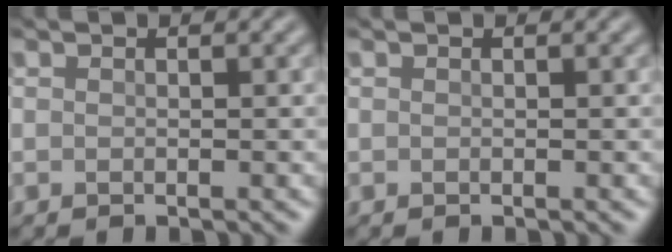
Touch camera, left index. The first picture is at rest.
{"total": 0.0}